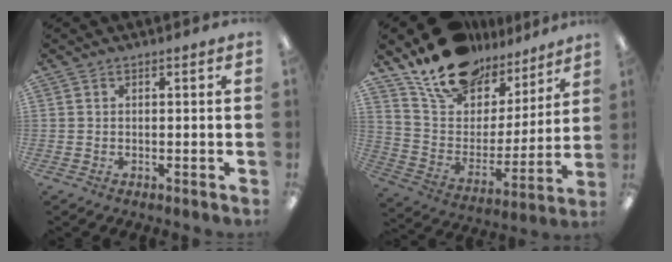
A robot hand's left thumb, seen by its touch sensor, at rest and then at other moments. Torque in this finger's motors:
{"motor_torque": [0.91, 0.91, 1.40, -1.37, 0.24]}